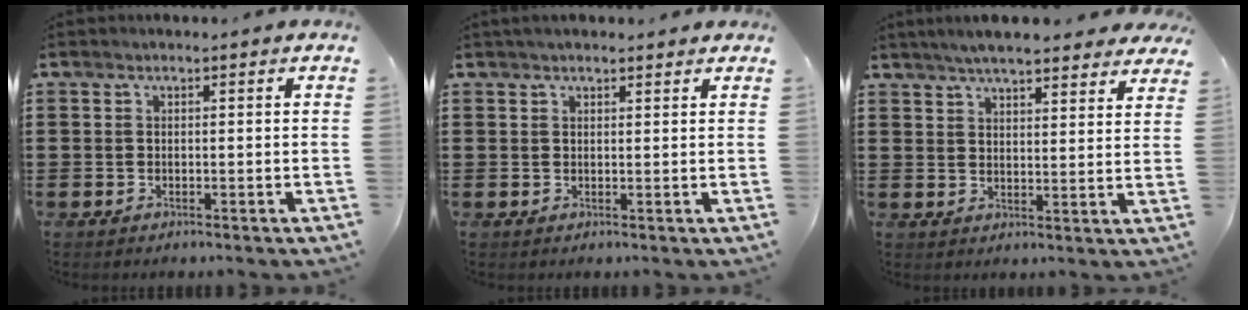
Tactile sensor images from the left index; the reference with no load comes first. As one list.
[{"total": 1.5, "force": [1.4, 0.3, 0.6], "torque": [-0.012, 0.003, 0.025]}, {"total": 5.5, "force": [5.1, 0.5, 1.9], "torque": [-0.052, -0.014, 0.094]}]